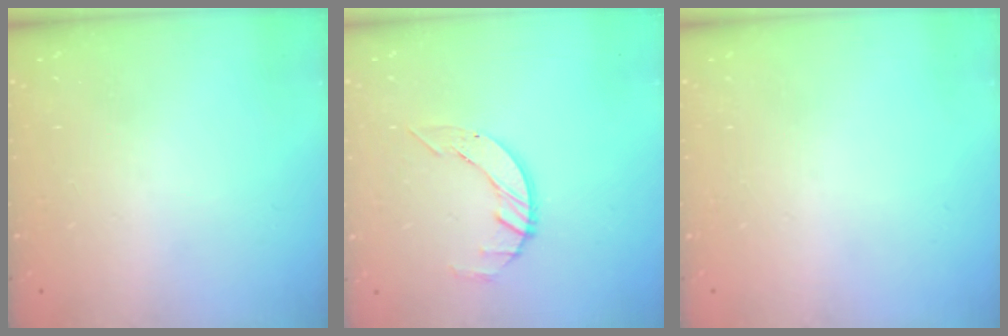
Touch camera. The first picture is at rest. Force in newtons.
{"total": 3.4, "press": 3.4, "slide": 0.4}
{"total": 0.0}